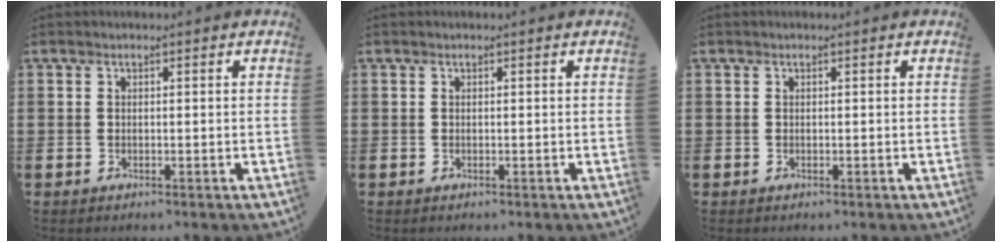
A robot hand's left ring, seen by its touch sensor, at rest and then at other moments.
{"total": 0.0}
{"total": 0.0}